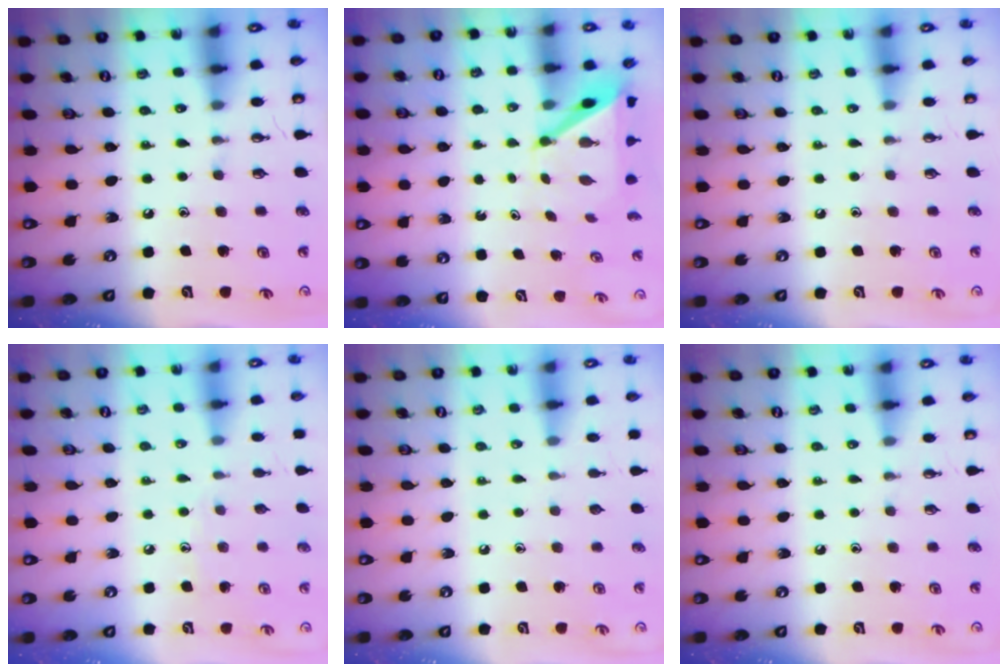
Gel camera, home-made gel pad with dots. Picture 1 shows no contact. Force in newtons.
{"total": 4.9, "press": 4.9, "slide": 0.3}
{"total": 0.0}
{"total": 4.5, "press": 4.5, "slide": 0.5}
{"total": 0.0}
{"total": 0.0}